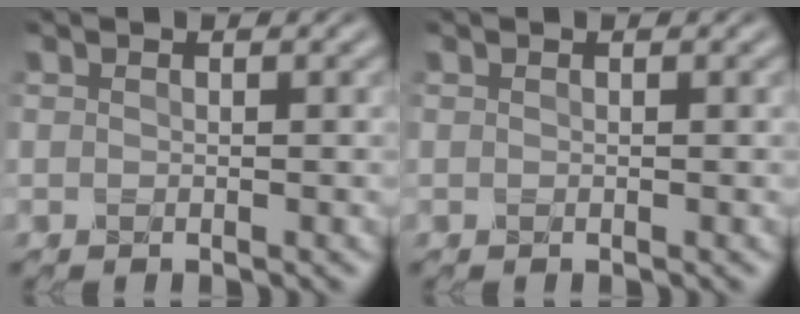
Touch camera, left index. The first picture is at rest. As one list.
[{"total": 0.0}]